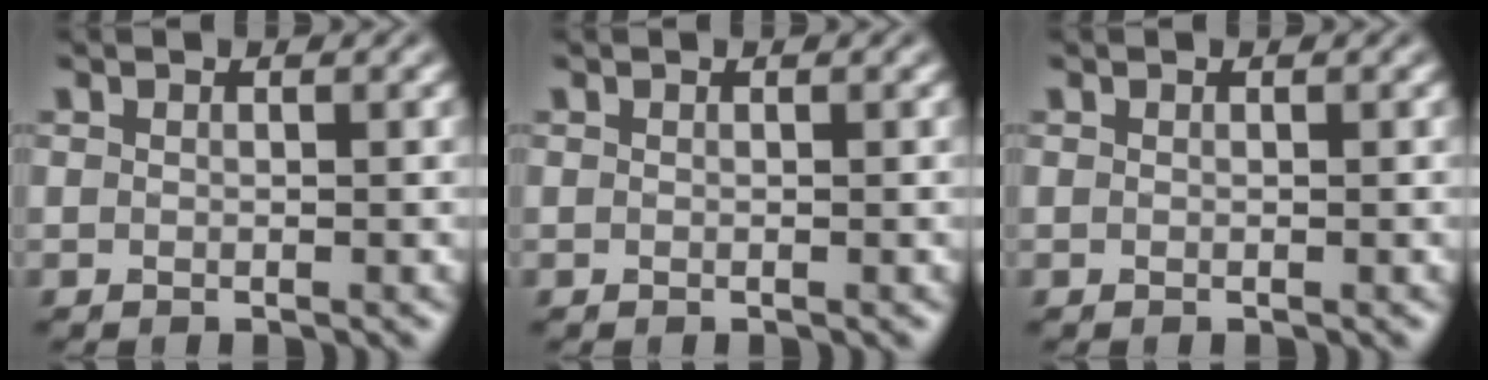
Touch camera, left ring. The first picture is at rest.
{"total": 0.0}
{"total": 0.0}